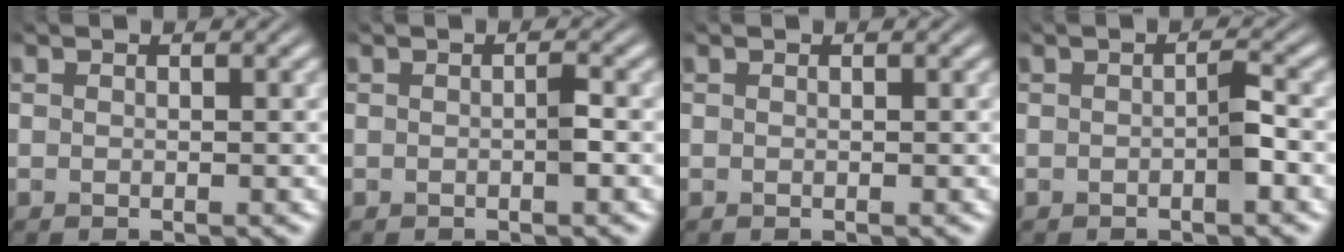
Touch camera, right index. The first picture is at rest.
{"total": 0.7, "force": [-0.1, 0.1, 0.7], "torque": [-0.004, 0.004, -0.004]}
{"total": 0.0}
{"total": 1.2, "force": [-0.3, 0.1, 1.2], "torque": [-0.008, 0.005, -0.007]}